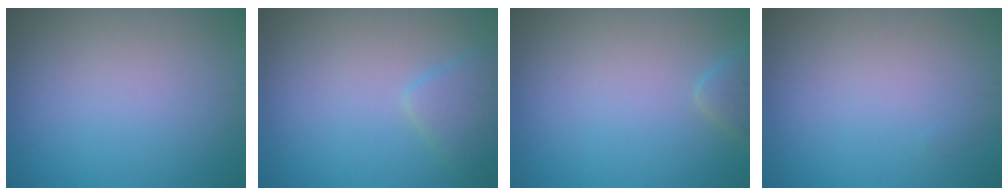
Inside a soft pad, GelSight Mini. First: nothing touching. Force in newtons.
{"total": 2.2, "press": 2.2, "slide": 0.2}
{"total": 1.5, "press": 1.5, "slide": 0.1}
{"total": 0.0}